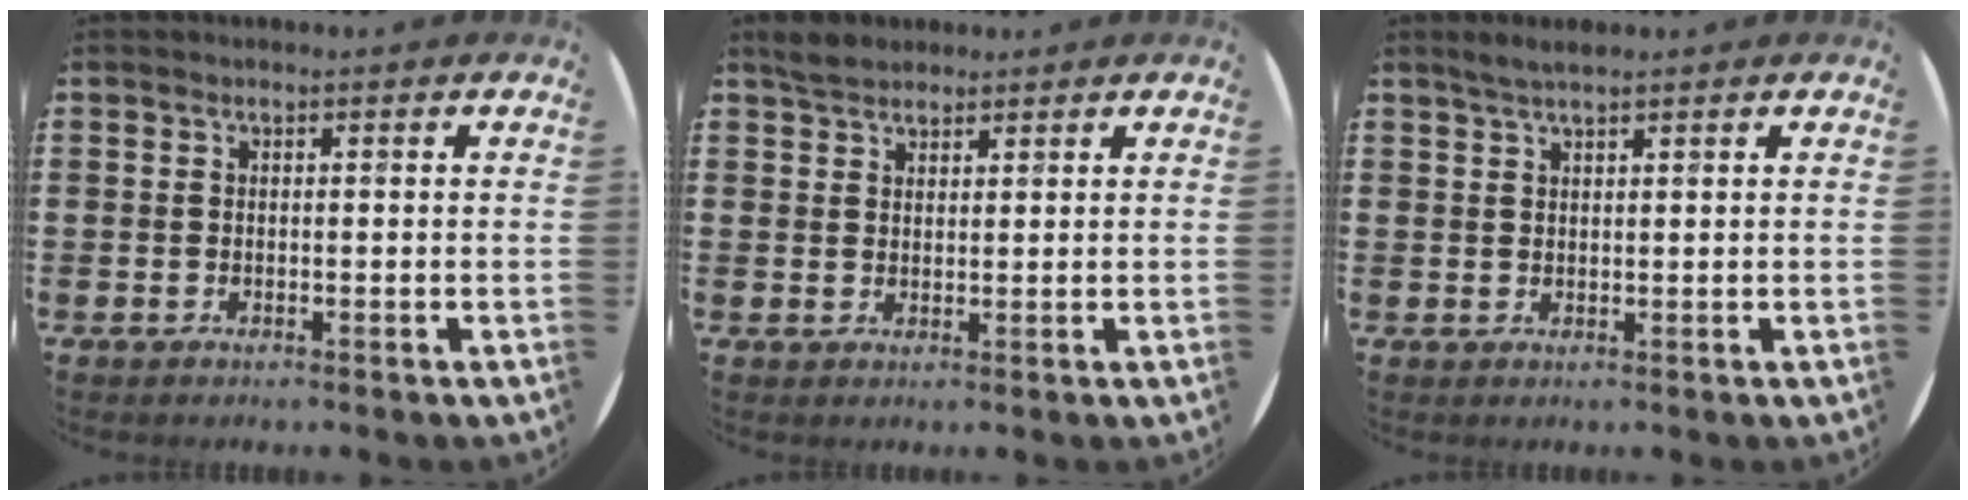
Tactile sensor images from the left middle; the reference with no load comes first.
{"total": 2.8, "force": [2.5, 1.1, 0.5], "torque": [-0.005, 0.003, 0.047]}
{"total": 1.9, "force": [1.6, 0.1, 0.9], "torque": [-0.017, 0.005, 0.029]}